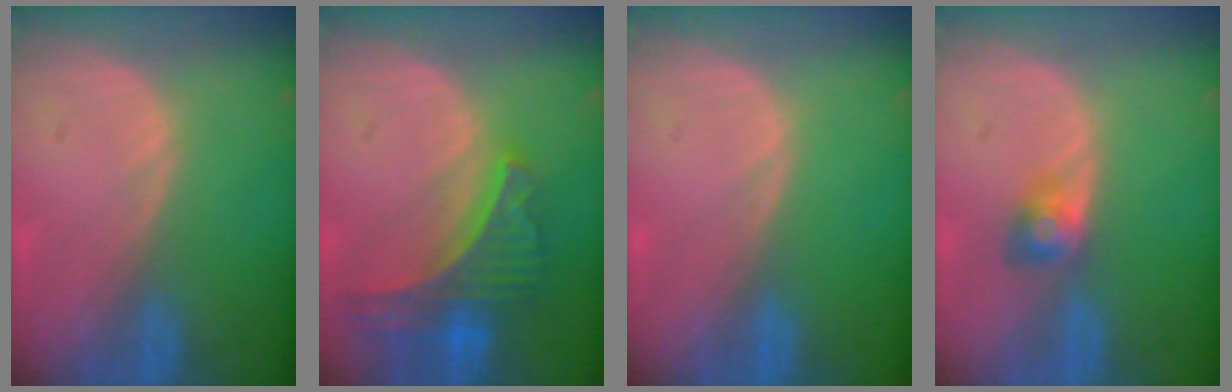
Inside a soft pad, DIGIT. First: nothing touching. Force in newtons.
{"total": 8.5, "press": 7.4, "slide": 4.3}
{"total": 0.0}
{"total": 2.7, "press": 2.7, "slide": 0.0}